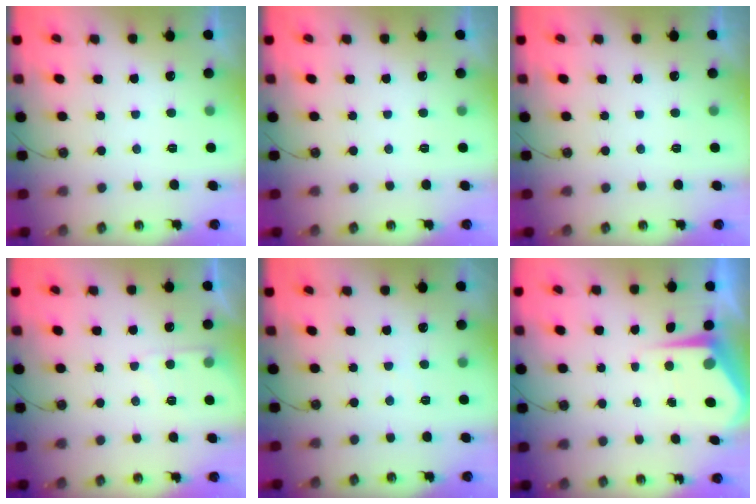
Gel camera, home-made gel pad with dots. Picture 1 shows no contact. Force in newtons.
{"total": 0.0}
{"total": 0.0}
{"total": 5.0, "press": 4.9, "slide": 0.7}
{"total": 2.6, "press": 2.6, "slide": 0.4}
{"total": 6.1, "press": 6.0, "slide": 0.6}